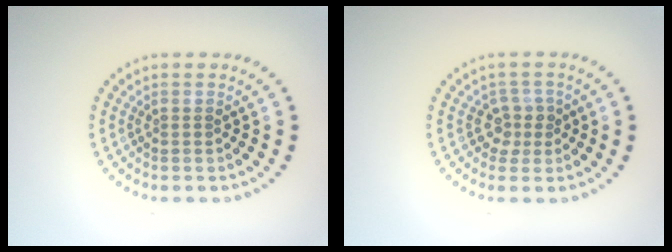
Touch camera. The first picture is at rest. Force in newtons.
{"total": 1.9, "press": 1.5, "slide": 1.1}